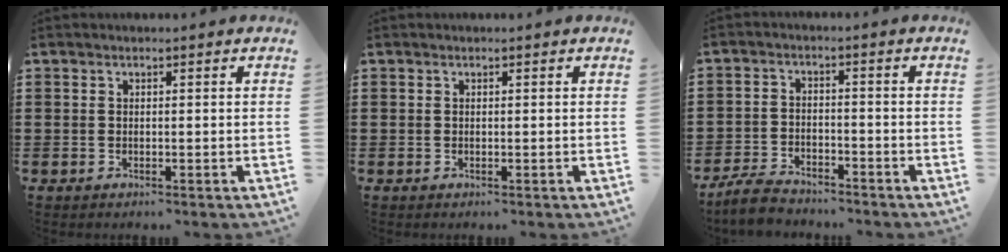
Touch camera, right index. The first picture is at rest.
{"total": 0.0}
{"total": 4.4, "force": [-4.2, 0.9, 1.0], "torque": [-0.035, 0.003, -0.087]}